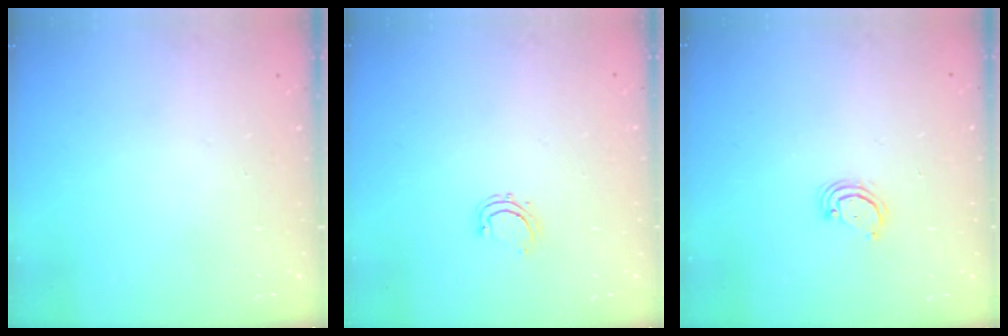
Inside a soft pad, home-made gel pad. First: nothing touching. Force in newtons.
{"total": 4.2, "press": 4.1, "slide": 0.9}
{"total": 2.9, "press": 2.9, "slide": 0.2}